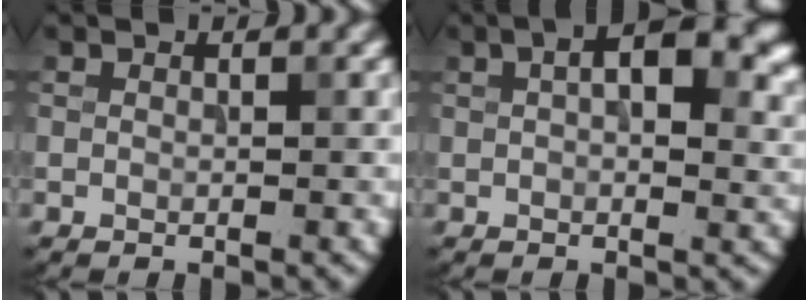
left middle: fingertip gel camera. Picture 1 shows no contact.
{"total": 7.9, "force": [2.5, 3.9, 6.4], "torque": [-0.081, 0.014, 0.031]}